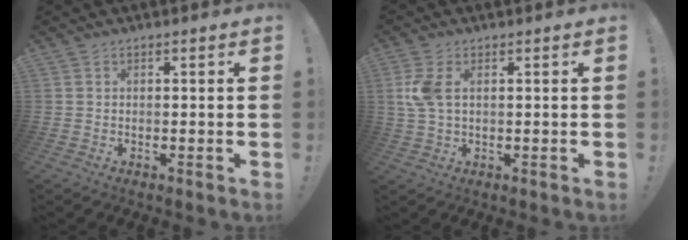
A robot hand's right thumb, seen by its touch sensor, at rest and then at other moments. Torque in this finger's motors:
{"motor_torque": [-0.35, 0.39, 0.34, -0.43, 0.01]}